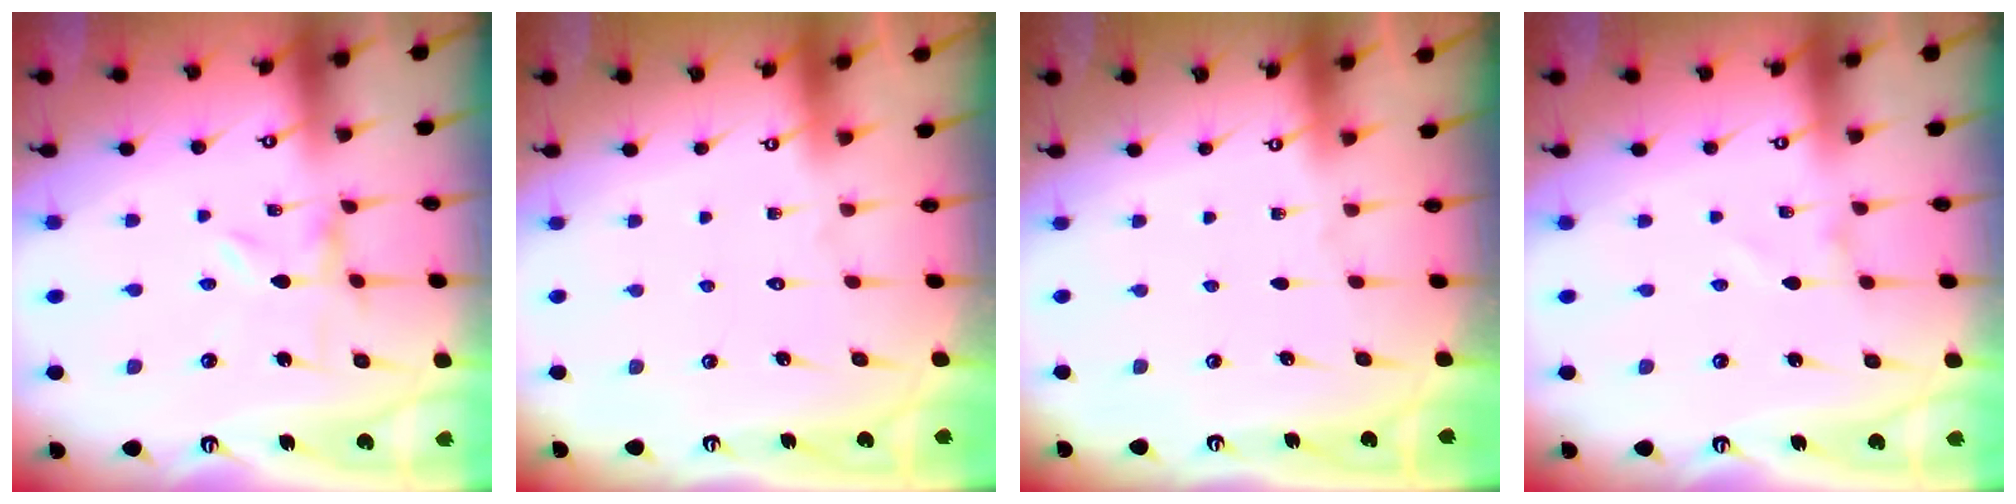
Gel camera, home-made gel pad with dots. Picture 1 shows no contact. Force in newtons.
{"total": 1.7, "press": 1.6, "slide": 0.1}
{"total": 0.0}
{"total": 1.0, "press": 1.0, "slide": 0.0}